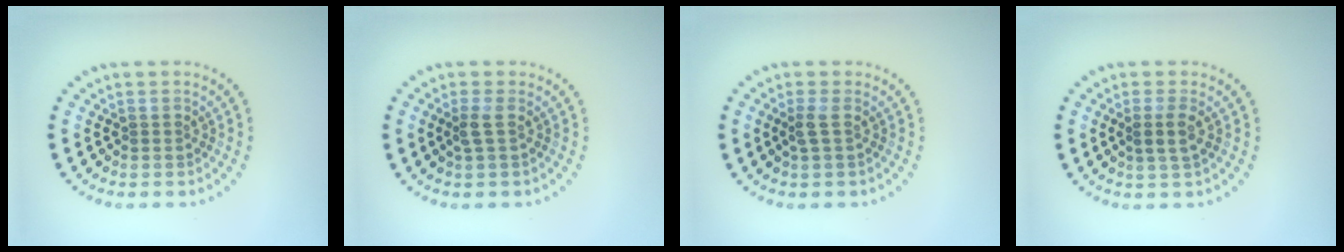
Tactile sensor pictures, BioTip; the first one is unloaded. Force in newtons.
{"total": 1.2, "press": 1.0, "slide": 0.6}
{"total": 1.1, "press": 0.9, "slide": 0.6}
{"total": 1.8, "press": 1.4, "slide": 1.1}